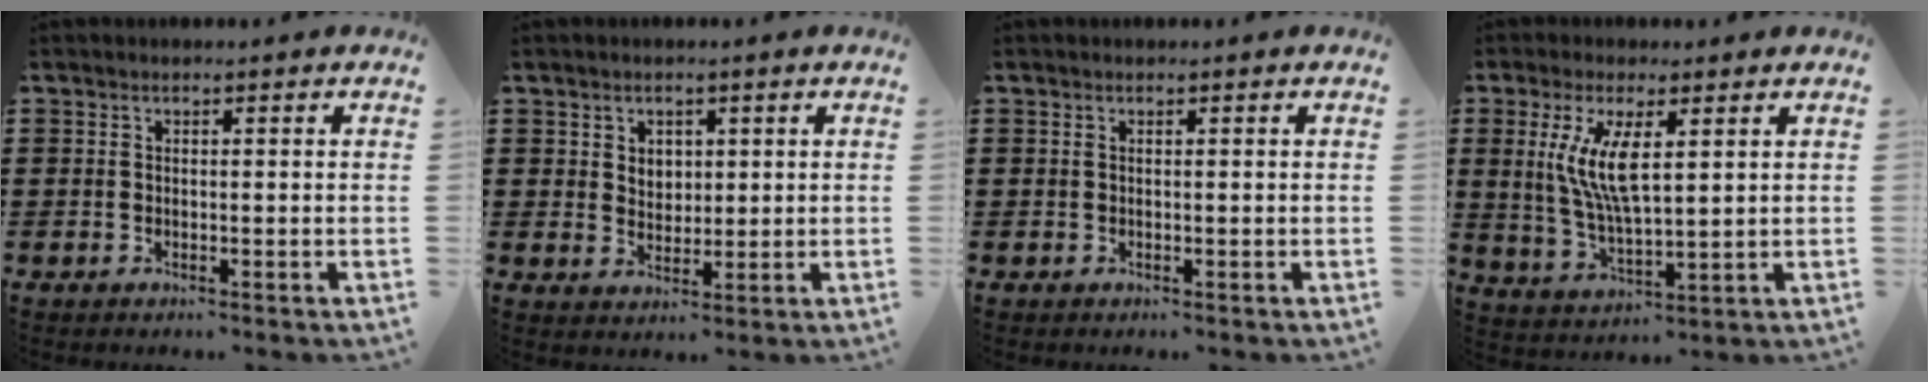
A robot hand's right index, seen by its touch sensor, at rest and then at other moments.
{"total": 2.8, "force": [1.4, 2.2, 0.9], "torque": [-0.025, 0.010, 0.025]}
{"total": 0.0}
{"total": 8.2, "force": [2.1, 2.6, 7.5], "torque": [-0.165, -0.002, 0.033]}